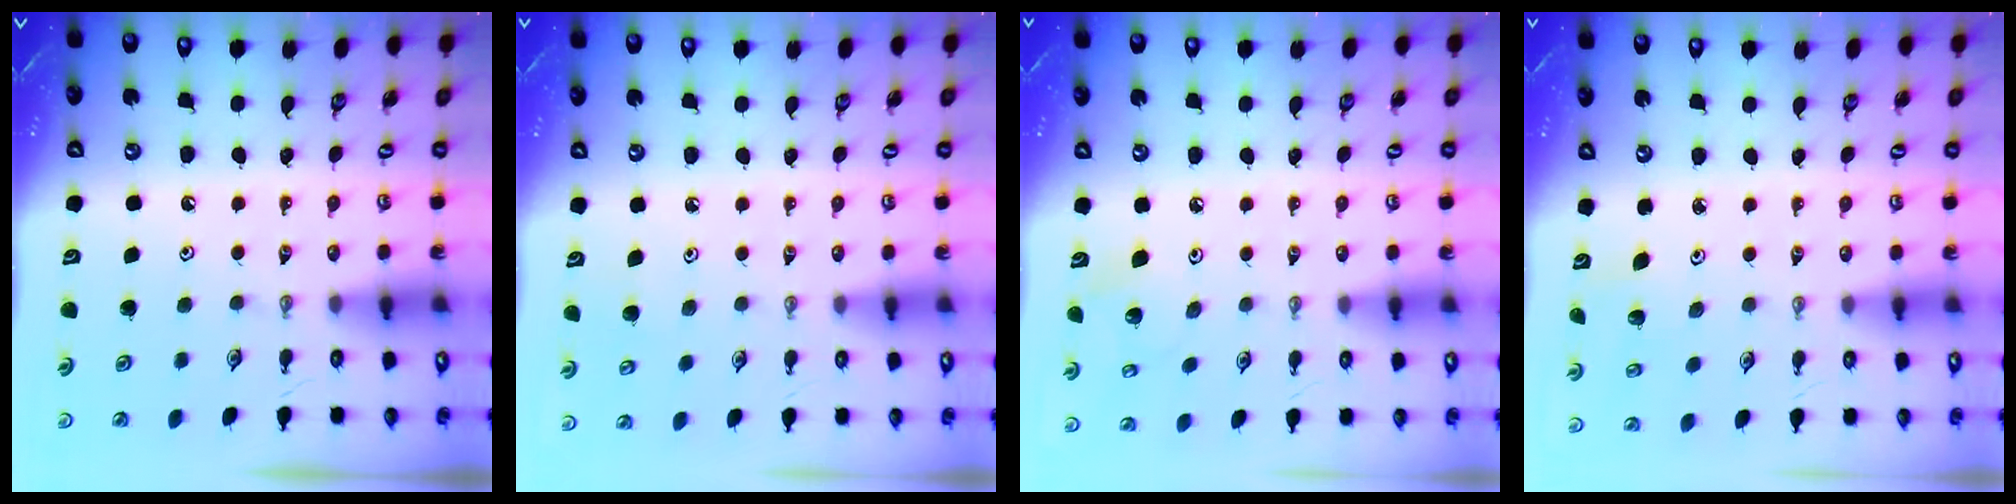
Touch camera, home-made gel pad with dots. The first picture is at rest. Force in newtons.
{"total": 3.7, "press": 3.7, "slide": 0.3}
{"total": 6.4, "press": 6.3, "slide": 1.1}
{"total": 1.9, "press": 1.9, "slide": 0.1}